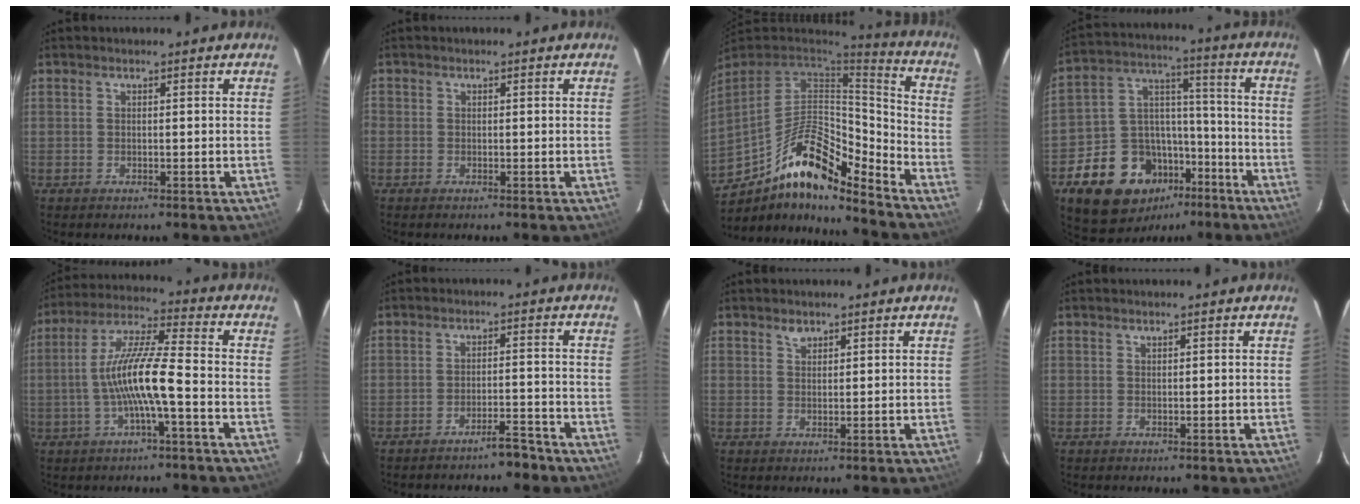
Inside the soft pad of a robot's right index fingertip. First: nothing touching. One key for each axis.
{"total": 0.0}
{"total": 19.1, "fx": -13.1, "fy": 6.8, "fz": 12.2, "tx": -0.233, "ty": 0.001, "tz": -0.232}
{"total": 18.5, "fx": -10.2, "fy": 13.3, "fz": 7.7, "tx": -0.174, "ty": 0.054, "tz": -0.143}
{"total": 11.0, "fx": -2.9, "fy": 0.8, "fz": 10.6, "tx": -0.212, "ty": 0.012, "tz": -0.055}
{"total": 4.0, "fx": -3.5, "fy": 0.9, "fz": 1.6, "tx": -0.035, "ty": 0.010, "tz": -0.046}
{"total": 1.6, "fx": 1.2, "fy": 0.9, "fz": 0.5, "tx": -0.006, "ty": 0.002, "tz": 0.021}
{"total": 0.0}